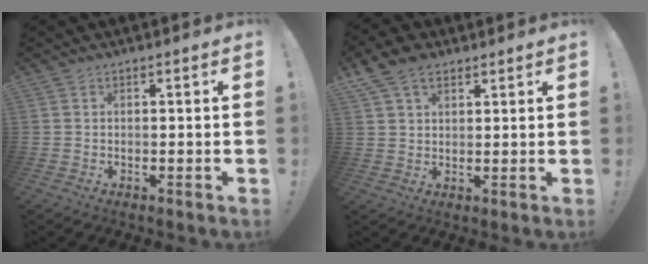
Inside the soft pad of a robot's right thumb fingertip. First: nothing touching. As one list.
[{"total": 8.0, "force": [4.8, 5.1, 3.9], "torque": [-0.074, -0.007, 0.097]}]